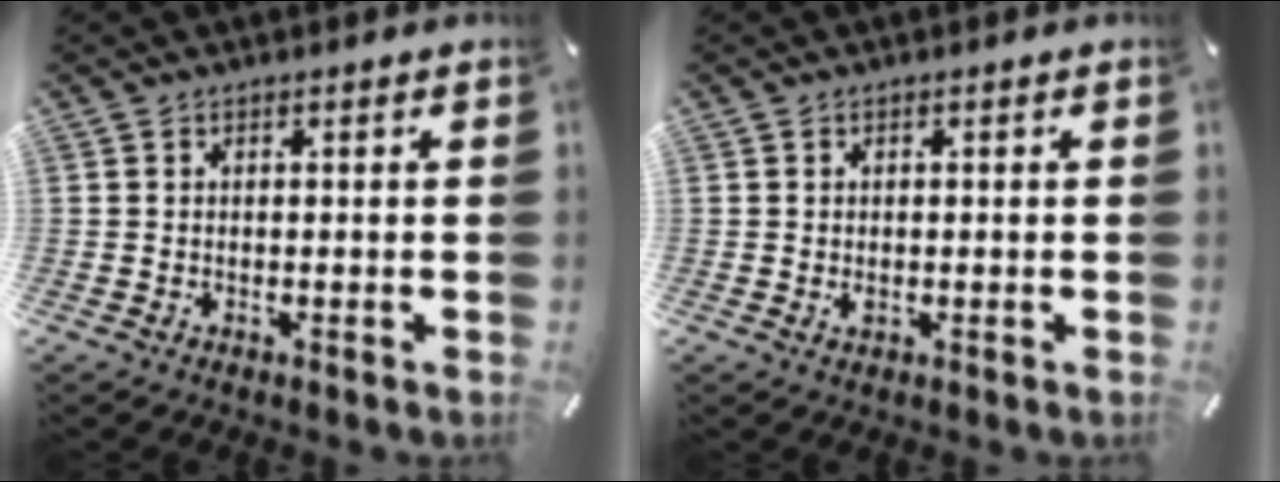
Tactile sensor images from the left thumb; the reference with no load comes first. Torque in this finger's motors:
{"motor_torque": [0.39, 0.47, 0.10, 0.02, 0.01]}